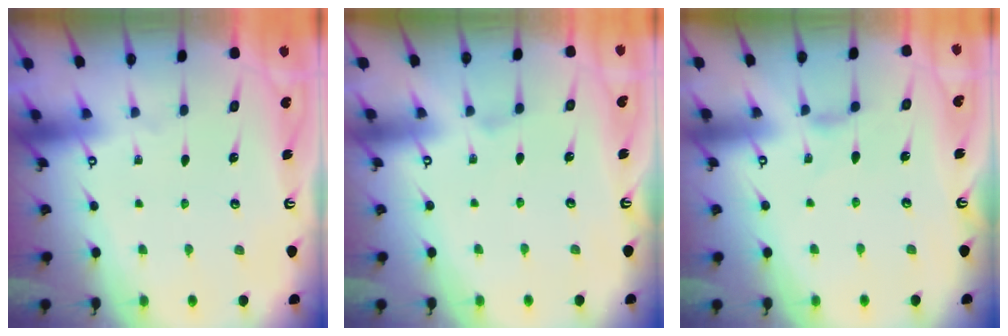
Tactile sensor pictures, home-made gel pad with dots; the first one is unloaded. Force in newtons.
{"total": 0.7, "press": 0.6, "slide": 0.3}
{"total": 1.4, "press": 1.3, "slide": 0.4}